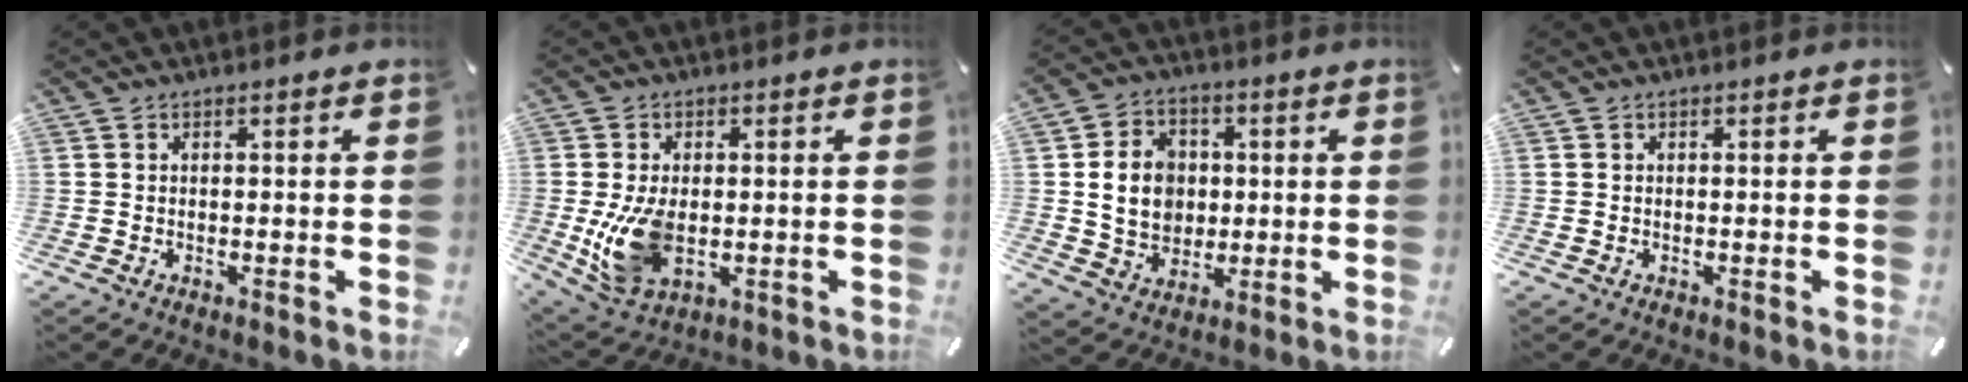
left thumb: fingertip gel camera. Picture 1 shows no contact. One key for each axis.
{"total": 11.5, "fx": -1.0, "fy": 7.5, "fz": 8.6, "tx": -0.177, "ty": -0.011, "tz": -0.013}
{"total": 10.6, "fx": 0.9, "fy": 9.1, "fz": 5.3, "tx": -0.099, "ty": 0.010, "tz": 0.019}
{"total": 0.0}